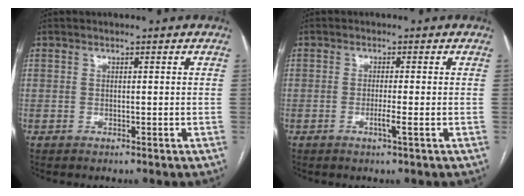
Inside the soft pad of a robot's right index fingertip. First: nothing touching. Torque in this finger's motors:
{"motor_torque": [0.14, 0.13, 0.03, 0.00]}